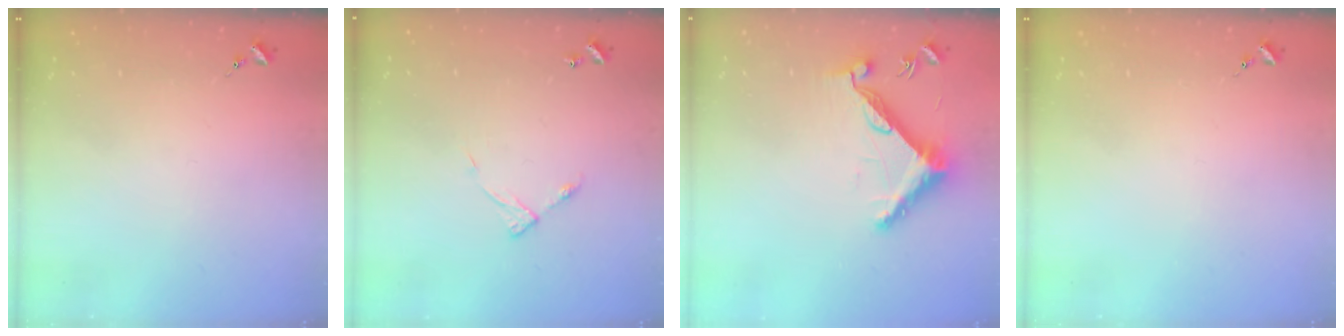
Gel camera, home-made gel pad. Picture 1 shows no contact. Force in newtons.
{"total": 5.8, "press": 5.7, "slide": 0.6}
{"total": 11.1, "press": 11.0, "slide": 0.7}
{"total": 0.0}